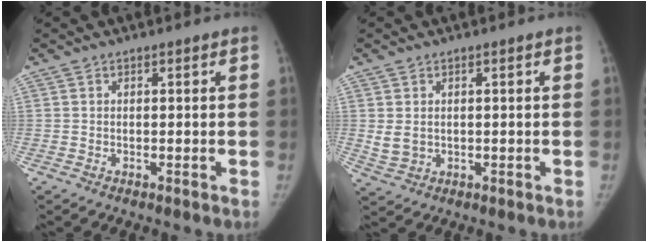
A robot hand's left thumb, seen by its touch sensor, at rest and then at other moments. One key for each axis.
{"total": 3.2, "fx": 0.3, "fy": 2.6, "fz": 1.9, "tx": -0.031, "ty": -0.005, "tz": 0.016}